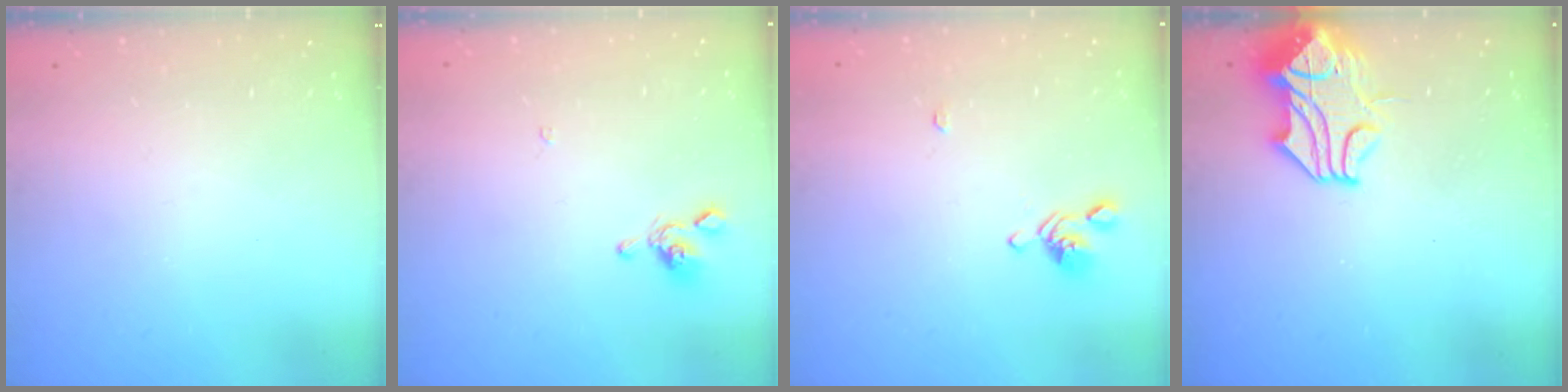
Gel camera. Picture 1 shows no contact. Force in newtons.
{"total": 0.8, "press": 0.5, "slide": 0.7}
{"total": 0.8, "press": 0.8, "slide": 0.4}
{"total": 2.1, "press": 1.5, "slide": 1.5}